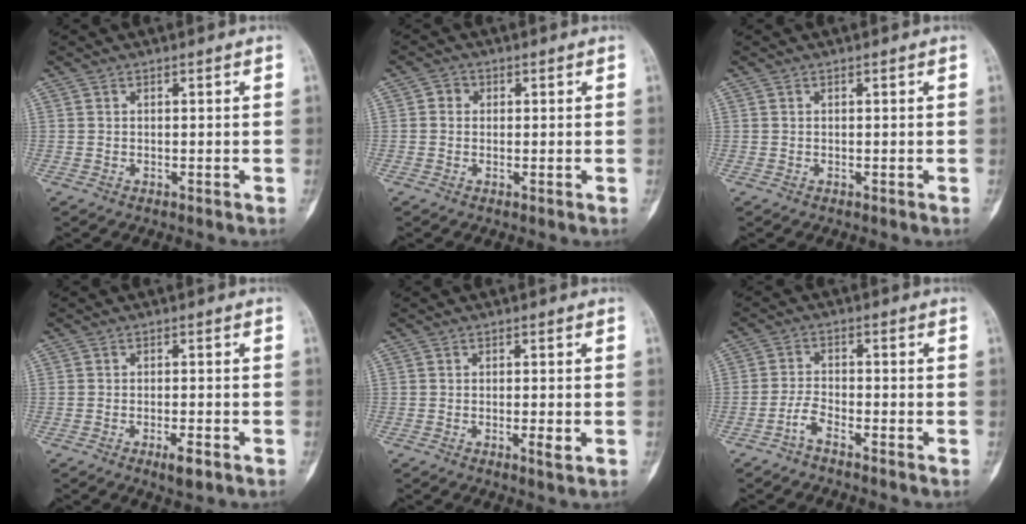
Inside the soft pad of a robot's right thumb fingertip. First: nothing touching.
{"total": 1.9, "force": [0.2, 1.8, 0.7], "torque": [0.000, 0.005, -0.002]}
{"total": 0.0}
{"total": 3.0, "force": [-1.7, 0.7, 2.4], "torque": [-0.038, 0.000, -0.028]}
{"total": 2.4, "force": [-0.7, 0.5, 2.3], "torque": [-0.040, -0.005, -0.011]}
{"total": 2.9, "force": [-2.4, 0.5, 1.6], "torque": [-0.037, 0.017, -0.053]}